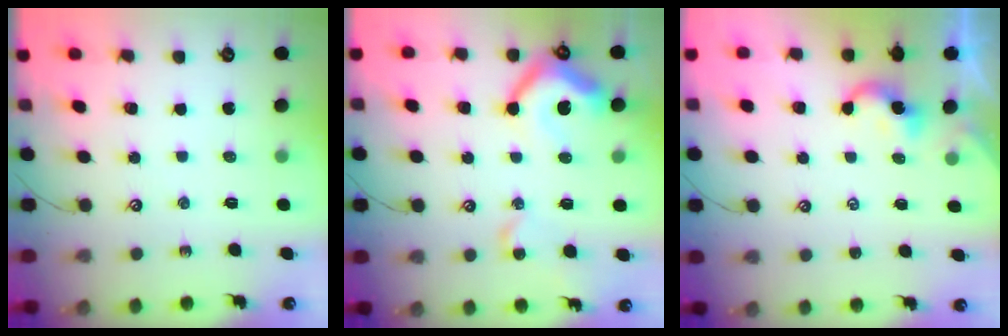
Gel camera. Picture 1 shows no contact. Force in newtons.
{"total": 12.7, "press": 12.6, "slide": 1.8}
{"total": 1.6, "press": 1.5, "slide": 0.2}